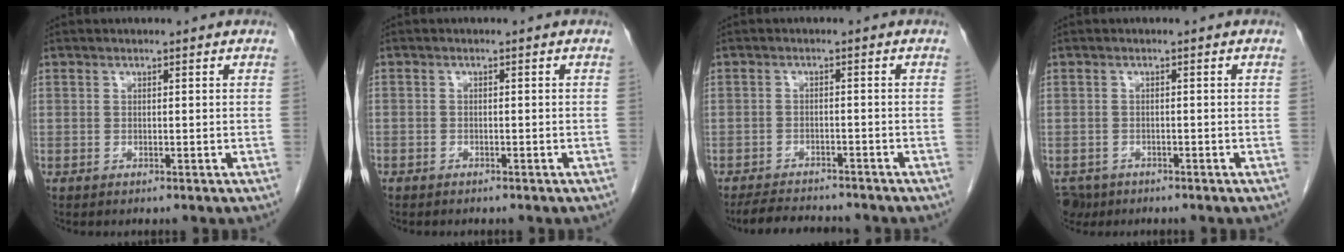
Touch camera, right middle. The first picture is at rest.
{"total": 1.3, "force": [-1.0, 0.7, 0.2], "torque": [-0.010, 0.002, -0.016]}
{"total": 7.1, "force": [-6.7, 1.5, 2.1], "torque": [-0.035, -0.007, -0.099]}
{"total": 3.7, "force": [-2.6, 2.5, 0.5], "torque": [-0.007, 0.001, -0.043]}